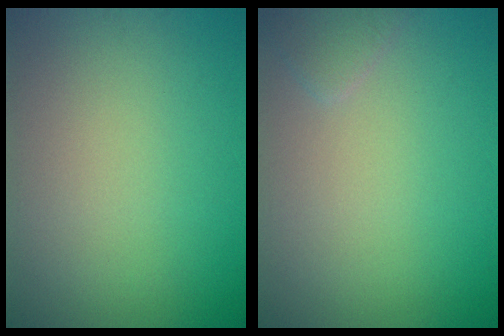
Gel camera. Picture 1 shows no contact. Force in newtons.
{"total": 1.0, "press": 1.0, "slide": 0.0}